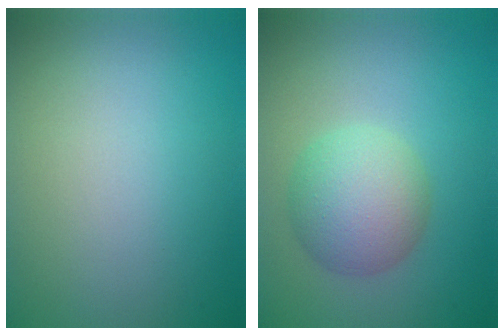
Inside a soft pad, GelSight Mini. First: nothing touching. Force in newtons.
{"total": 5.1, "press": 5.1, "slide": 0.1}